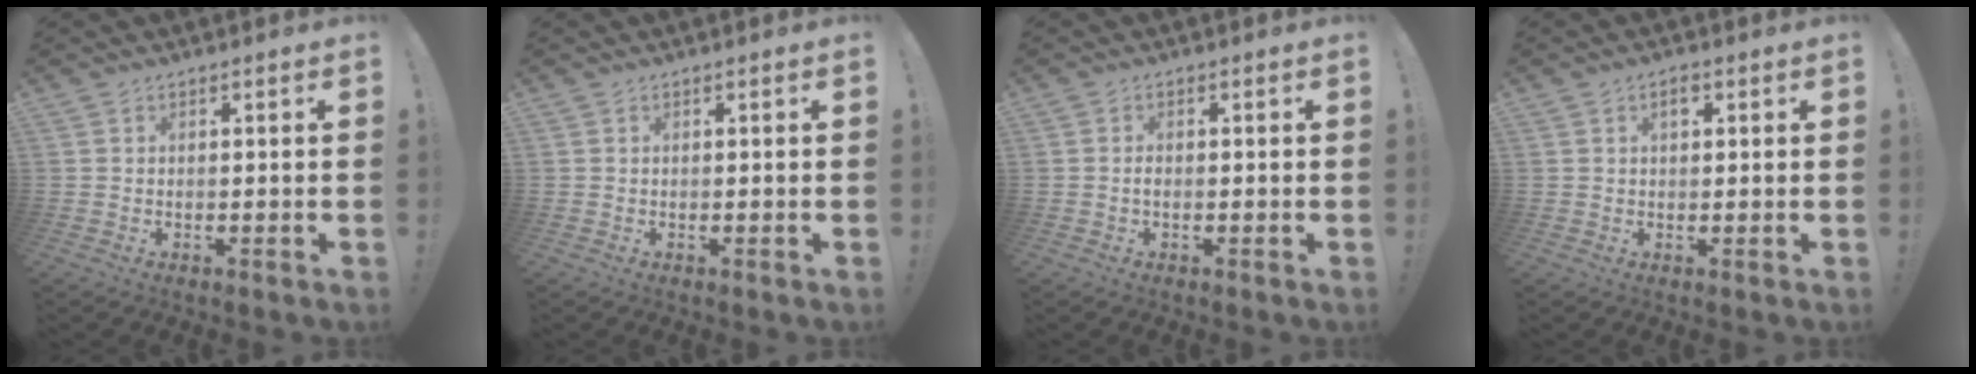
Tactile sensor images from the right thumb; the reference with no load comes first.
{"total": 0.0}
{"total": 1.0, "force": [-0.4, 0.4, 0.8], "torque": [-0.019, 0.004, -0.007]}
{"total": 2.5, "force": [1.0, 1.3, 1.9], "torque": [-0.022, 0.000, 0.012]}